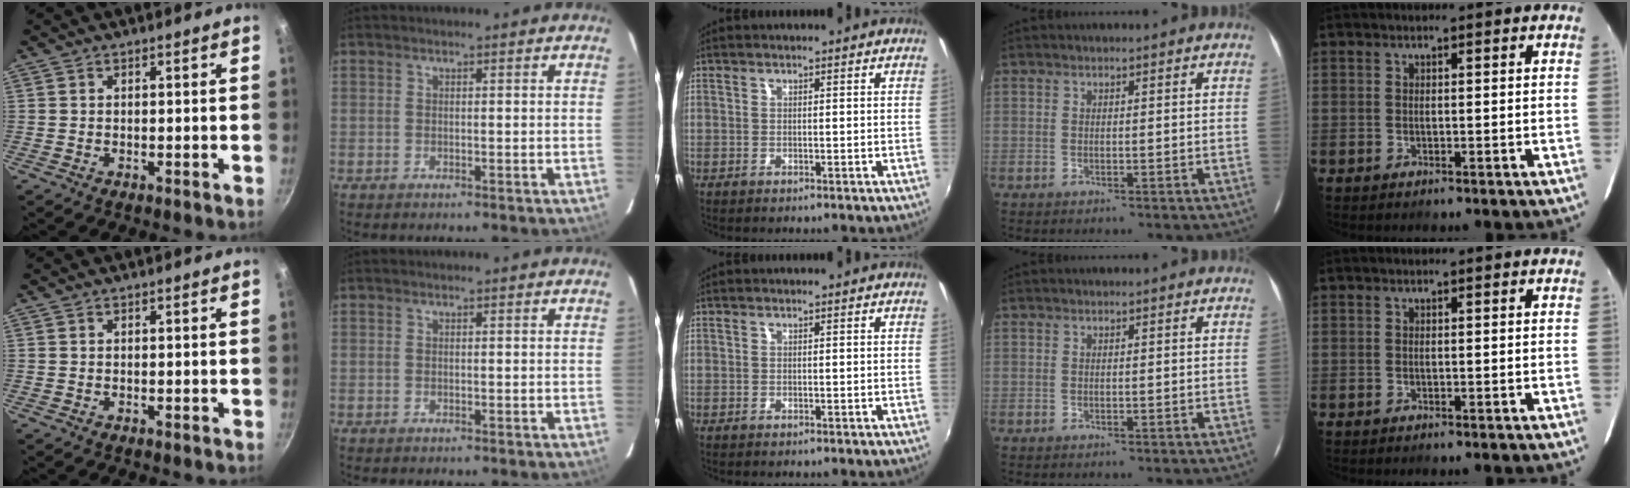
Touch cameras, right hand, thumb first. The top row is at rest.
{}